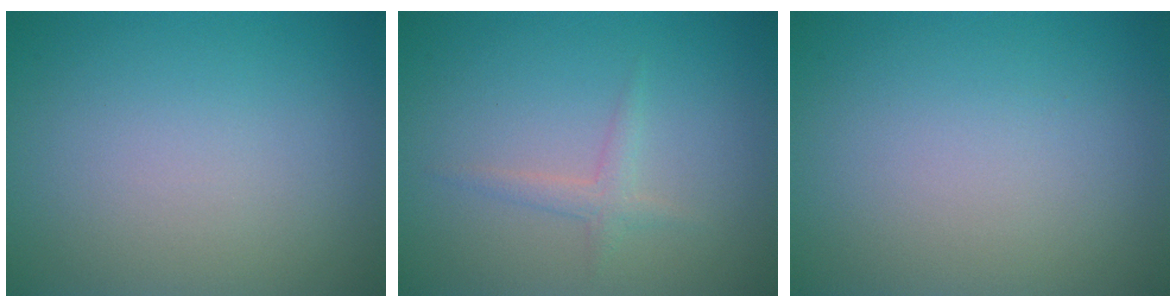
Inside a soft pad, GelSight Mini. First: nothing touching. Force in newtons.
{"total": 1.3, "press": 1.3, "slide": 0.0}
{"total": 0.0}